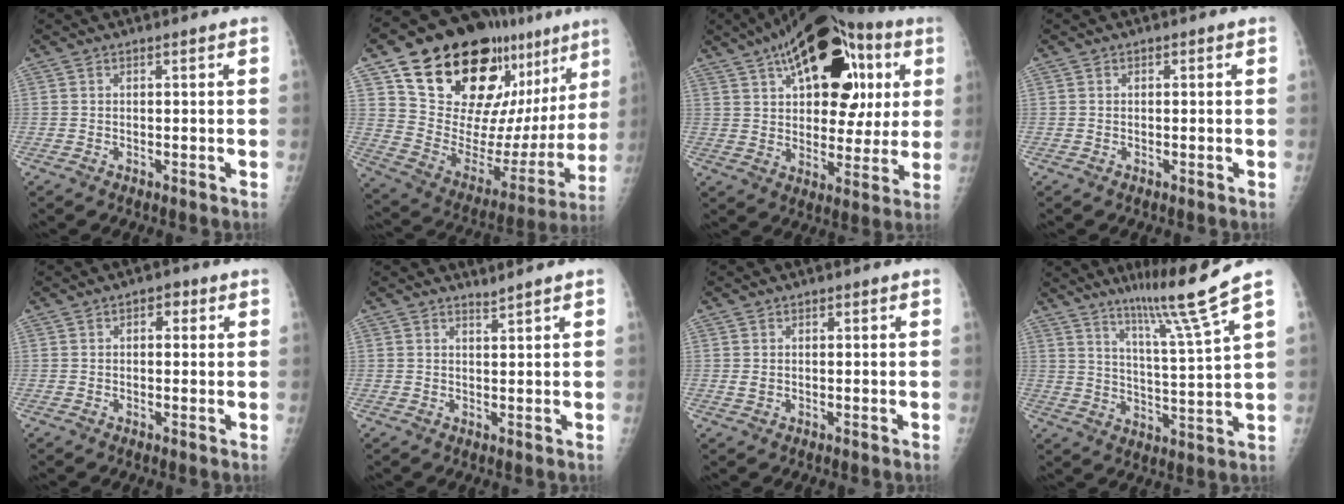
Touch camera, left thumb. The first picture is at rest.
{"total": 29.2, "force": [18.6, 13.0, 18.3], "torque": [-0.239, -0.071, 0.292]}
{"total": 25.2, "force": [9.5, 13.0, 19.4], "torque": [-0.259, 0.019, 0.138]}
{"total": 0.0}
{"total": 2.8, "force": [0.9, 1.9, 1.9], "torque": [-0.008, 0.003, 0.008]}
{"total": 1.3, "force": [1.2, -0.5, 0.1], "torque": [-0.002, -0.018, 0.022]}
{"total": 1.6, "force": [0.2, 1.2, 0.9], "torque": [-0.013, -0.001, 0.007]}
{"total": 11.5, "force": [8.3, -2.2, 7.7], "torque": [-0.123, -0.071, 0.144]}